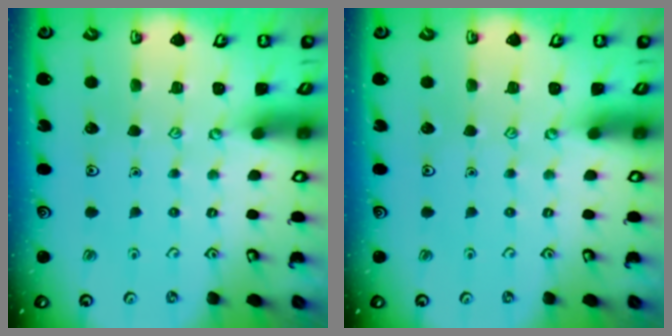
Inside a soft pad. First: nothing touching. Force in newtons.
{"total": 0.0}